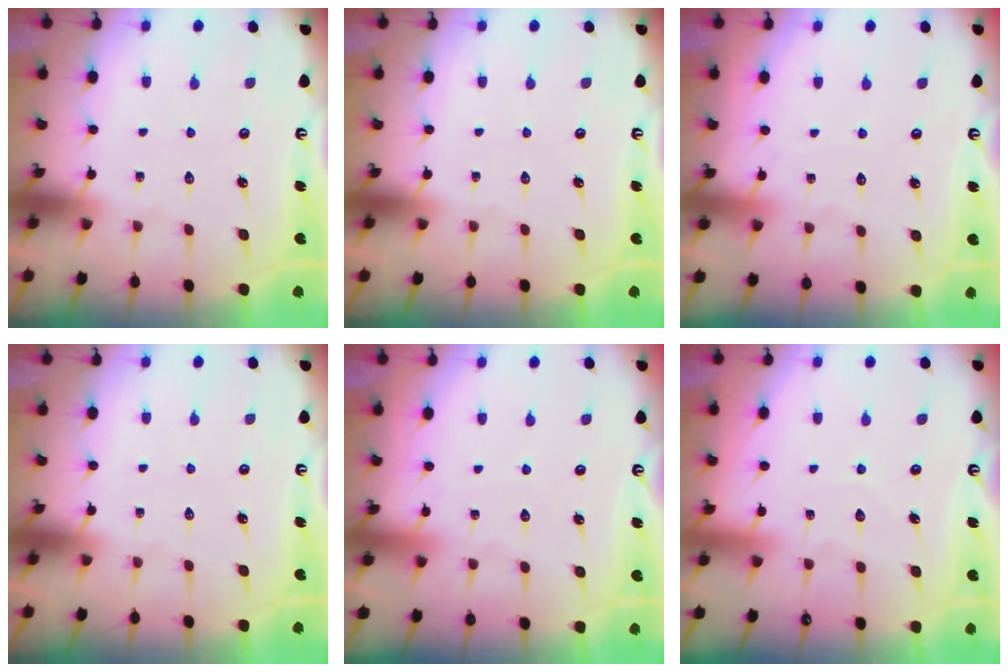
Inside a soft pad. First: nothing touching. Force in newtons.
{"total": 0.0}
{"total": 2.9, "press": 2.9, "slide": 0.4}
{"total": 0.0}
{"total": 3.1, "press": 3.0, "slide": 0.4}
{"total": 4.9, "press": 4.9, "slide": 0.2}